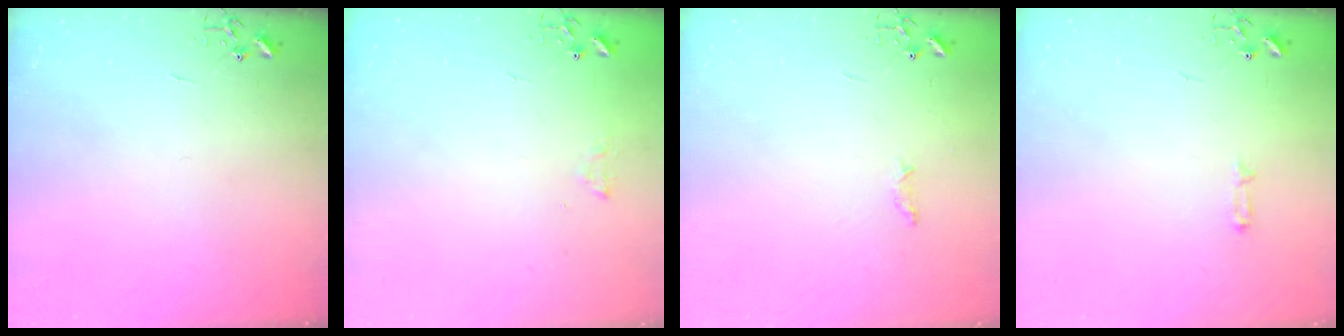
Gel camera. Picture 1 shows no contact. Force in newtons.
{"total": 6.8, "press": 6.8, "slide": 0.6}
{"total": 4.4, "press": 4.4, "slide": 0.6}
{"total": 3.0, "press": 2.9, "slide": 0.5}